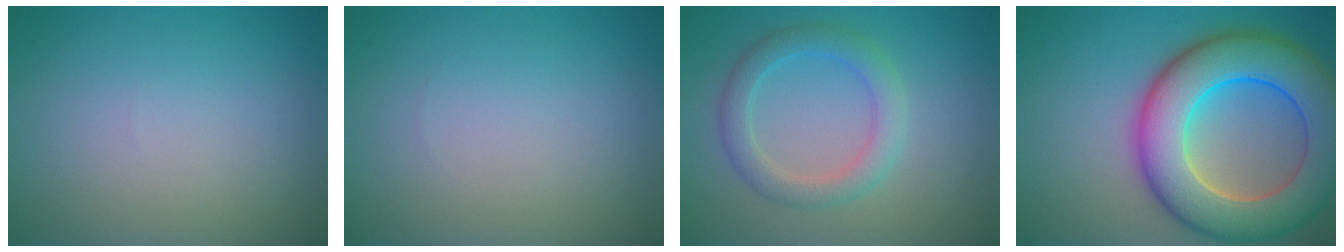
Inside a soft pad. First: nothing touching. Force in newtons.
{"total": 0.0}
{"total": 3.2, "press": 3.2, "slide": 0.2}
{"total": 11.9, "press": 11.9, "slide": 0.5}